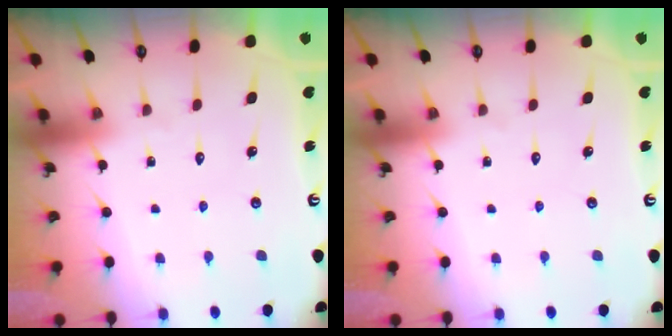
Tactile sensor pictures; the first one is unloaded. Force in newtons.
{"total": 0.0}